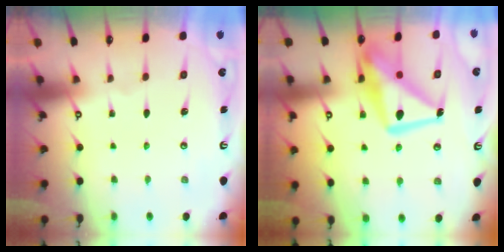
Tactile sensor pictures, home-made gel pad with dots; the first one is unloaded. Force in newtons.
{"total": 15.9, "press": 15.8, "slide": 1.7}